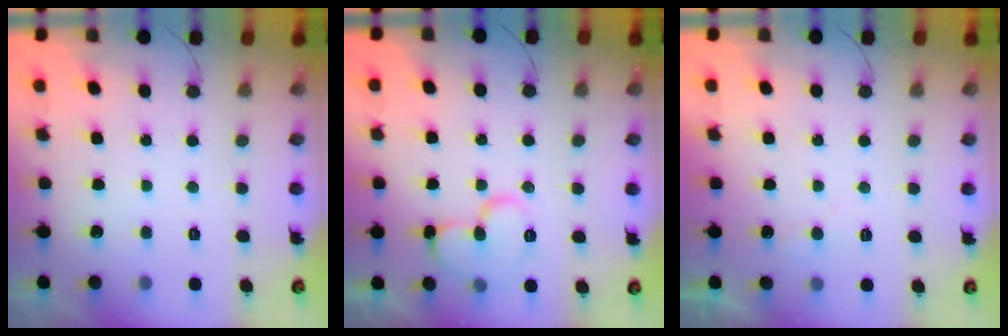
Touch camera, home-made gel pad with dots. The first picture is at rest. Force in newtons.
{"total": 11.4, "press": 11.3, "slide": 1.2}
{"total": 3.8, "press": 3.7, "slide": 0.3}